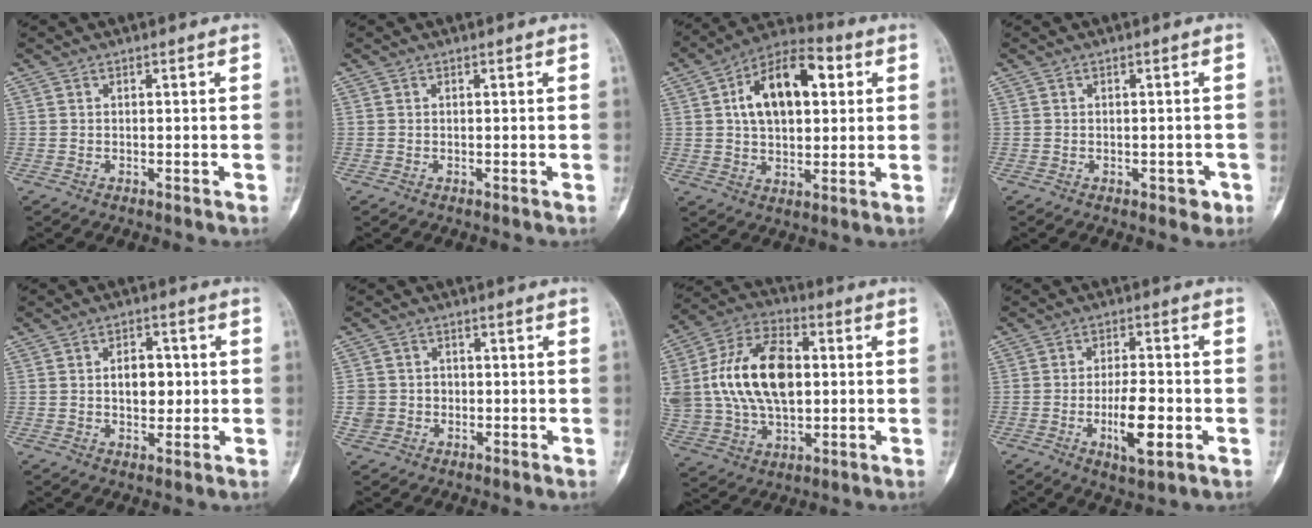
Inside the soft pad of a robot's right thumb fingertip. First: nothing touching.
{"total": 0.0}
{"total": 16.1, "force": [4.1, 9.1, 12.6], "torque": [-0.184, 0.016, 0.061]}
{"total": 2.3, "force": [-1.0, 1.4, 1.5], "torque": [-0.005, 0.009, -0.009]}
{"total": 6.2, "force": [0.3, 4.0, 4.7], "torque": [-0.039, 0.002, 0.005]}
{"total": 4.2, "force": [-0.6, 4.0, 1.1], "torque": [0.002, 0.011, -0.007]}
{"total": 22.9, "force": [2.4, 14.4, 17.6], "torque": [-0.352, 0.013, 0.049]}
{"total": 8.9, "force": [-2.5, 3.1, 7.9], "torque": [-0.128, 0.006, -0.039]}